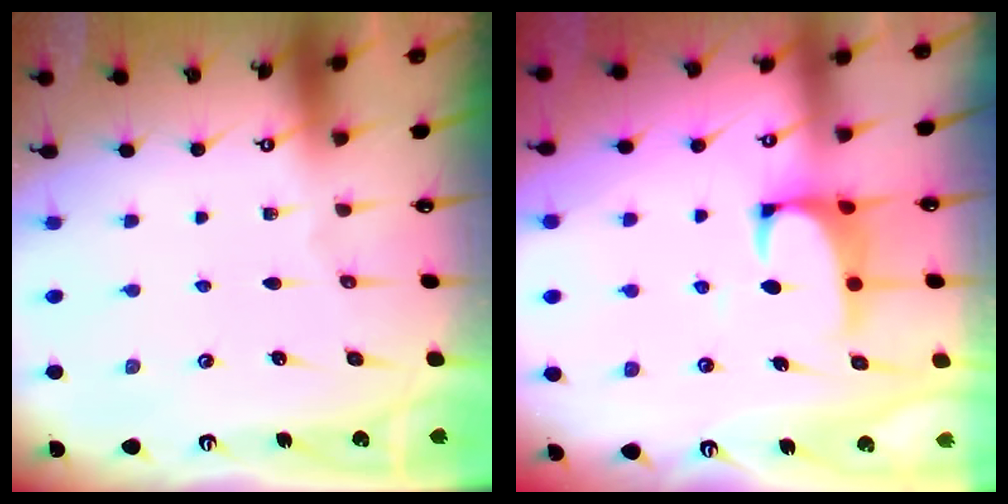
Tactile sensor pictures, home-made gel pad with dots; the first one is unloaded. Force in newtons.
{"total": 1.6, "press": 1.3, "slide": 0.8}